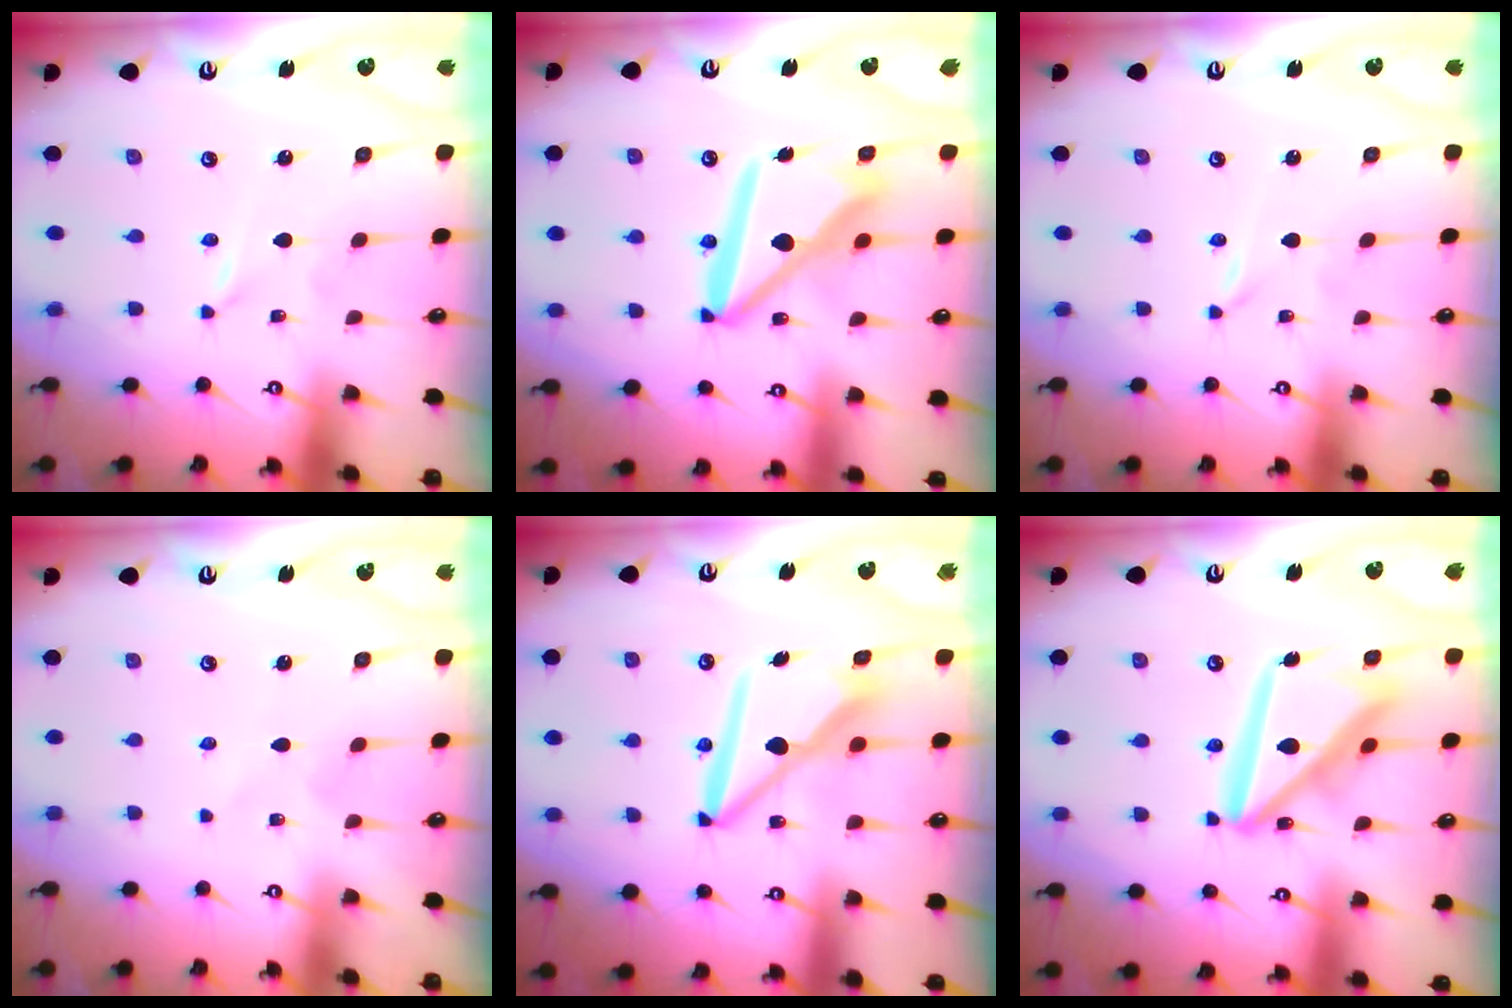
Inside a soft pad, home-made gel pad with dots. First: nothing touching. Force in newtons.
{"total": 14.6, "press": 14.5, "slide": 1.8}
{"total": 0.0}
{"total": 2.3, "press": 2.3, "slide": 0.1}
{"total": 9.9, "press": 9.8, "slide": 1.2}
{"total": 17.8, "press": 17.7, "slide": 2.1}